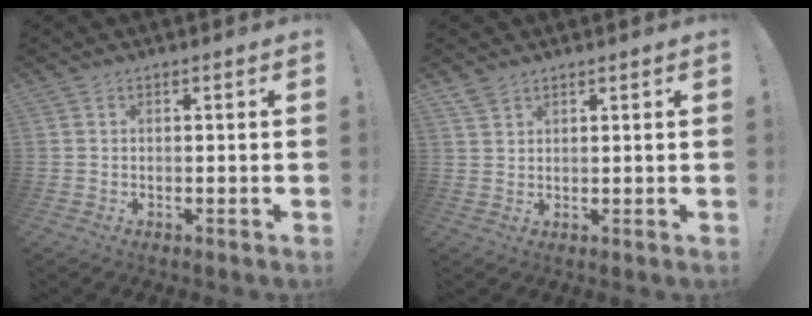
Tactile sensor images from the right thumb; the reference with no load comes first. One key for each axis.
{"total": 2.4, "fx": 2.0, "fy": 1.0, "fz": 1.0, "tx": -0.020, "ty": -0.009, "tz": 0.038}